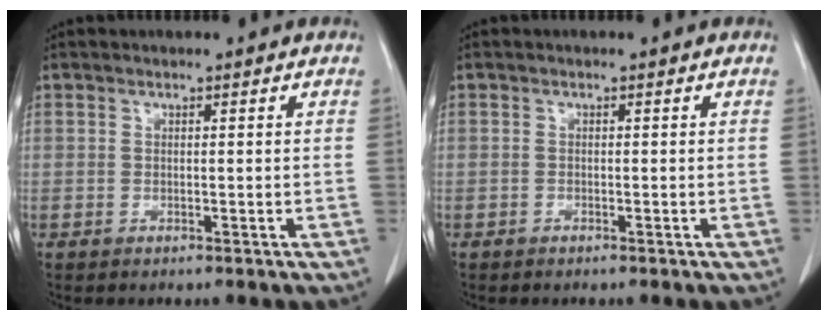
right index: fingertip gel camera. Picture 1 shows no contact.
{"total": 0.0}